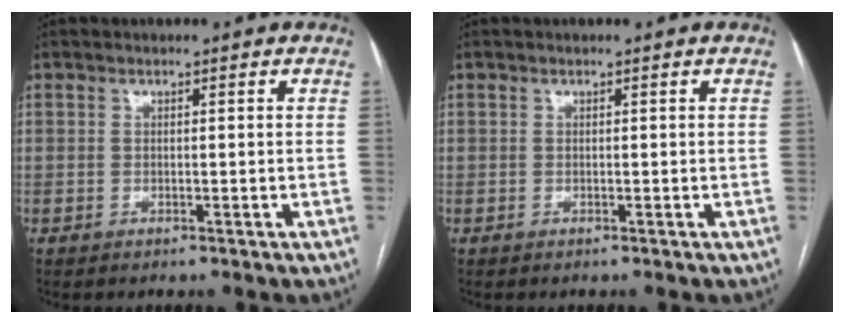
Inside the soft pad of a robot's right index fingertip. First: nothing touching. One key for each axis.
{"total": 0.0}